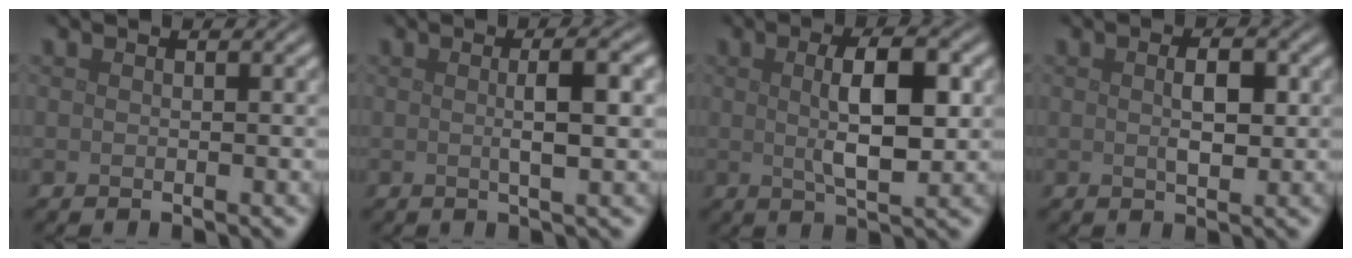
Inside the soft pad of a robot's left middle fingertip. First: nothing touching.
{"total": 3.7, "force": [0.3, 0.8, 3.6], "torque": [-0.055, 0.006, 0.003]}
{"total": 5.7, "force": [0.7, 1.8, 5.3], "torque": [-0.091, 0.002, 0.013]}
{"total": 2.6, "force": [0.3, 1.2, 2.3], "torque": [-0.043, 0.000, 0.005]}